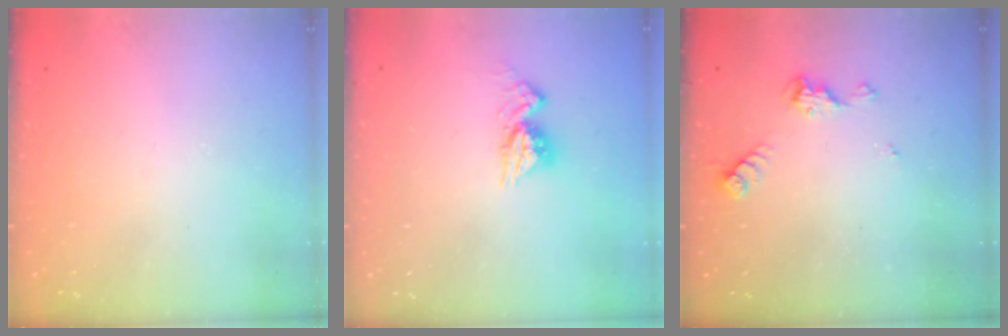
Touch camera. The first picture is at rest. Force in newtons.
{"total": 8.3, "press": 8.3, "slide": 0.8}
{"total": 6.3, "press": 6.3, "slide": 0.5}